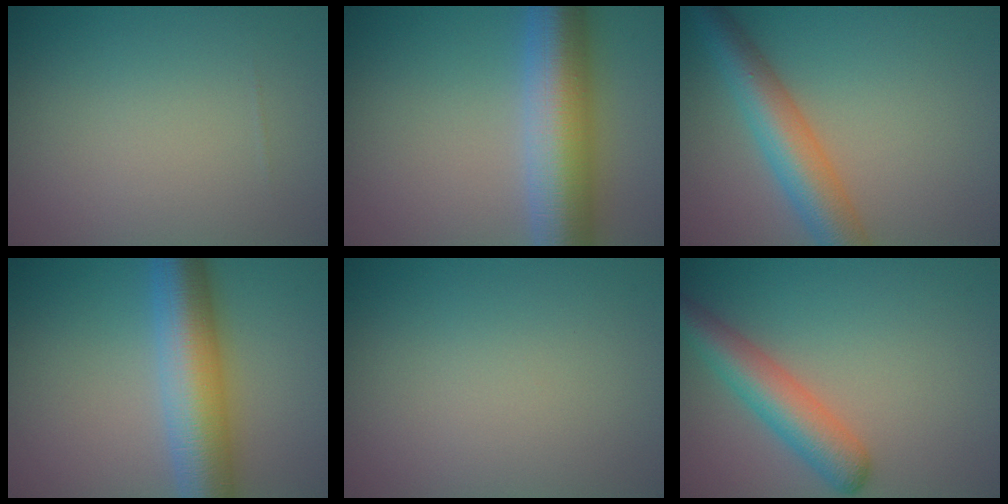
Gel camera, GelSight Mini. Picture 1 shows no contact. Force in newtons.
{"total": 9.5, "press": 9.5, "slide": 0.1}
{"total": 6.0, "press": 6.0, "slide": 0.2}
{"total": 8.5, "press": 8.5, "slide": 0.1}
{"total": 0.0}
{"total": 4.7, "press": 4.7, "slide": 0.2}